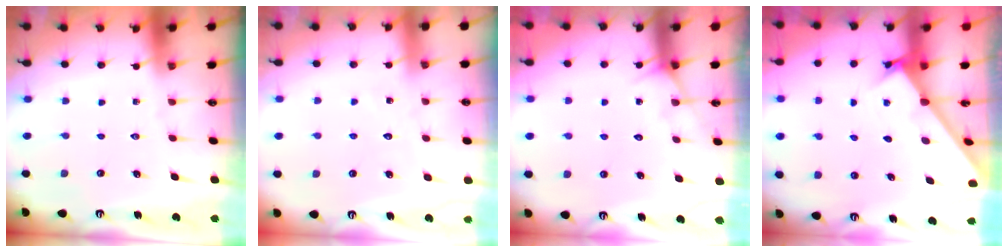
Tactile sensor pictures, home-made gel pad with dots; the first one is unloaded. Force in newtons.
{"total": 4.5, "press": 4.5, "slide": 0.3}
{"total": 5.4, "press": 5.4, "slide": 0.3}
{"total": 1.6, "press": 1.6, "slide": 0.1}